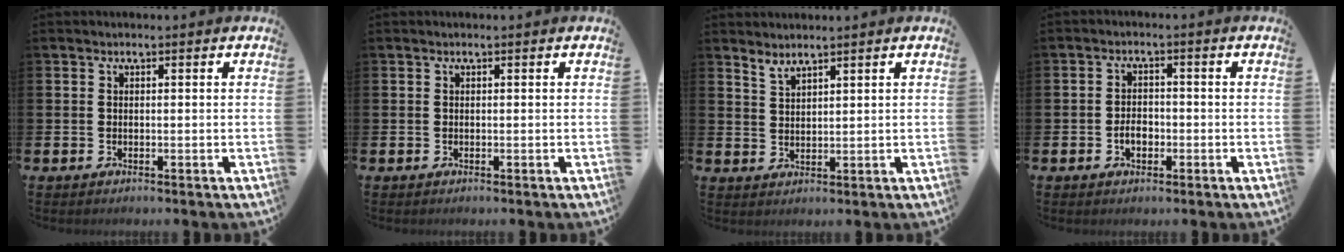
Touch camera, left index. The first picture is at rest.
{"total": 0.0}
{"total": 2.4, "force": [2.4, 0.1, 0.2], "torque": [0.000, -0.013, 0.042]}
{"total": 2.6, "force": [-0.8, 1.8, 1.7], "torque": [-0.018, -0.003, -0.020]}